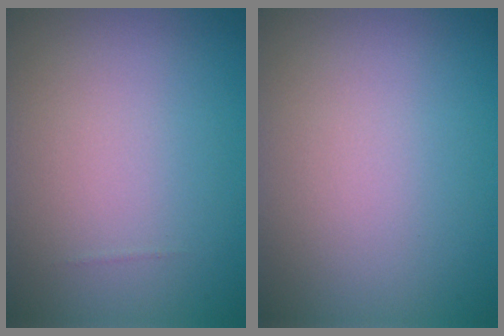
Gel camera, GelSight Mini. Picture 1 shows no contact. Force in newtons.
{"total": 0.0}